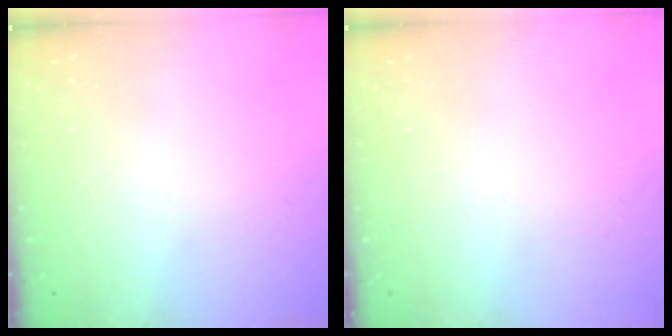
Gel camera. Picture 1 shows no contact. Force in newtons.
{"total": 0.0}